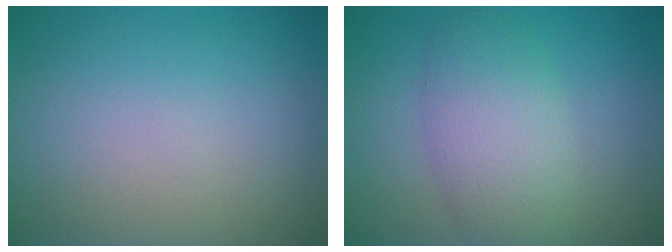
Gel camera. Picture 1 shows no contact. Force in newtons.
{"total": 5.4, "press": 5.4, "slide": 0.3}